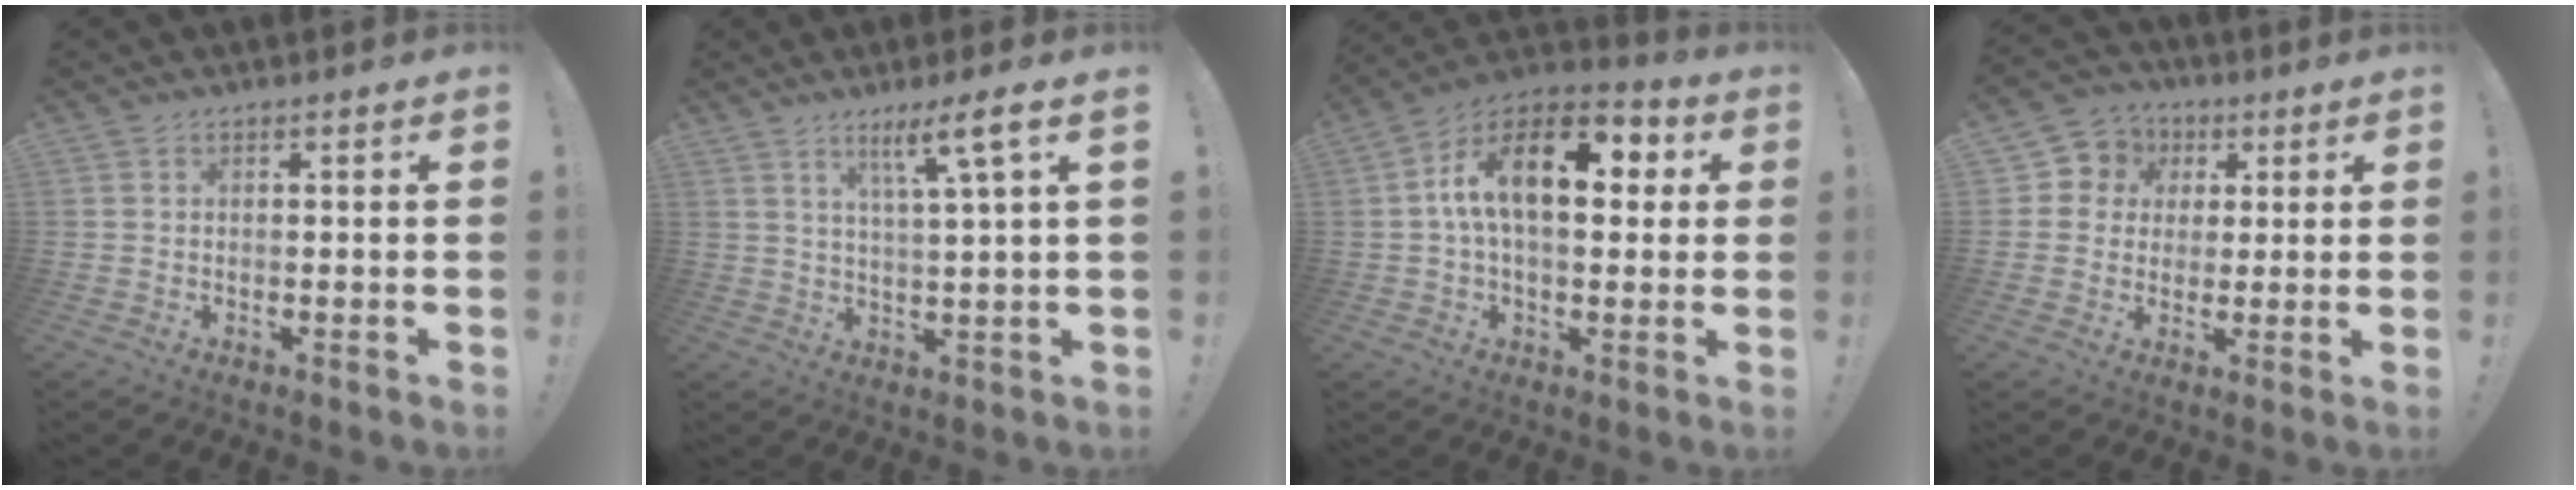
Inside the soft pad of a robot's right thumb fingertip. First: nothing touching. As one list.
[{"total": 8.7, "force": [4.3, -0.5, 7.5], "torque": [-0.123, -0.015, 0.060]}, {"total": 16.9, "force": [3.6, 8.6, 14.2], "torque": [-0.249, 0.001, 0.052]}, {"total": 7.3, "force": [1.0, 7.0, 1.7], "torque": [-0.023, -0.001, 0.025]}]